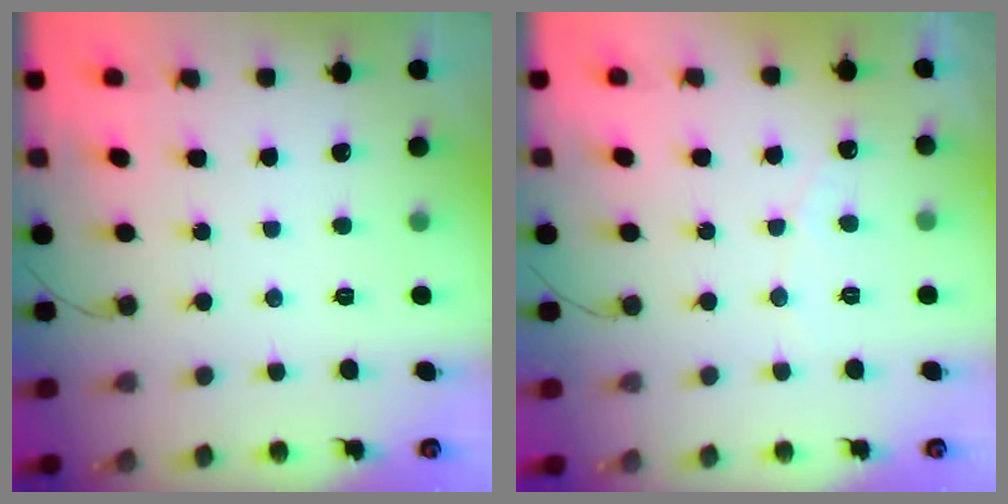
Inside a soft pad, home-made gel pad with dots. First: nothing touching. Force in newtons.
{"total": 2.5, "press": 2.5, "slide": 0.1}